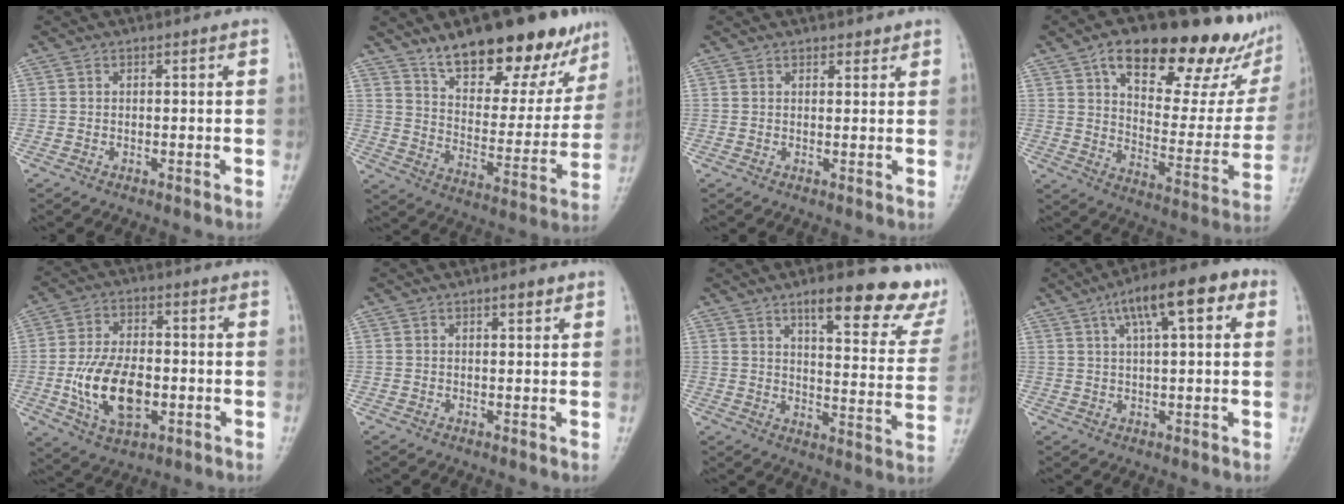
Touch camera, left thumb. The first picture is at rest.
{"total": 21.1, "force": [14.3, 8.4, 13.1], "torque": [-0.136, -0.064, 0.223]}
{"total": 1.6, "force": [1.3, 0.8, 0.5], "torque": [0.007, -0.008, 0.016]}
{"total": 27.0, "force": [15.6, 11.0, 19.0], "torque": [-0.219, -0.026, 0.233]}
{"total": 13.2, "force": [-2.7, 7.5, 10.6], "torque": [-0.182, 0.006, -0.043]}
{"total": 1.8, "force": [1.1, 0.6, 1.3], "torque": [-0.013, -0.004, 0.015]}
{"total": 18.4, "force": [12.4, 5.4, 12.6], "torque": [-0.118, -0.061, 0.159]}
{"total": 11.9, "force": [4.8, 3.8, 10.2], "torque": [-0.143, 0.019, 0.067]}